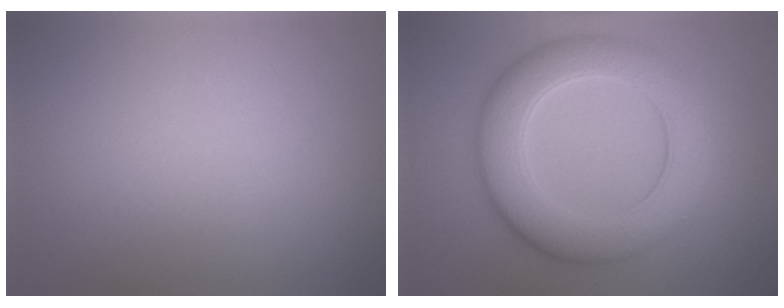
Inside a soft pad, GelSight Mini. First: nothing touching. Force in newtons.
{"total": 7.6, "press": 7.6, "slide": 0.1}